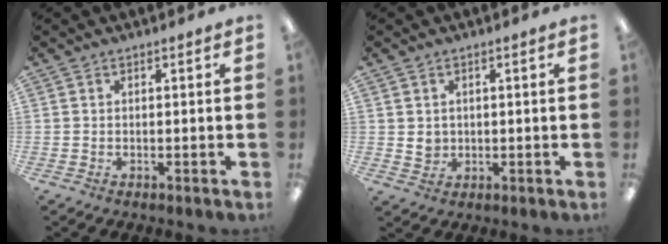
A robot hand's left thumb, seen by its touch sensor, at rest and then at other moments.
{"total": 2.9, "force": [0.9, 2.6, 0.9], "torque": [-0.012, 0.001, 0.015]}